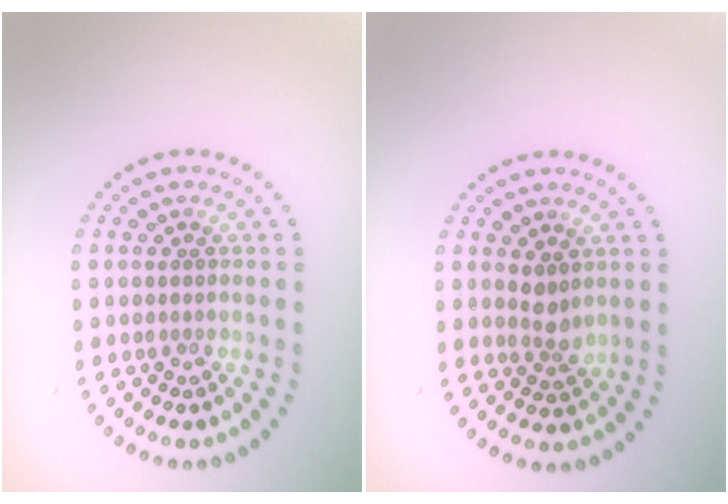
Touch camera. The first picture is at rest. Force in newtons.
{"total": 1.7, "press": 1.5, "slide": 0.7}